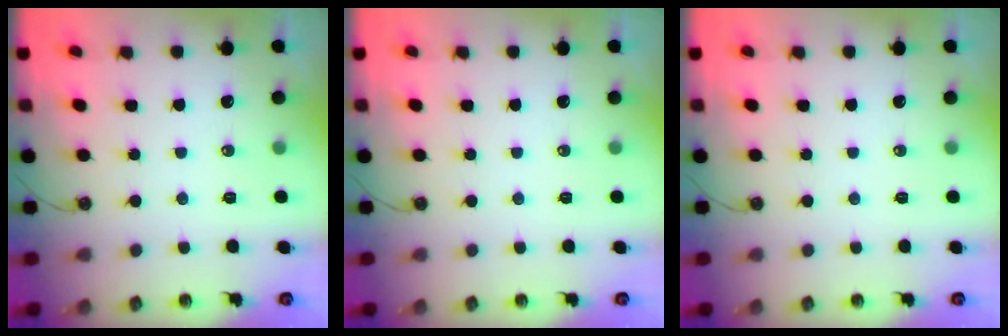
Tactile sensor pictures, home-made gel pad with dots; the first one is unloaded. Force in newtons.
{"total": 0.0}
{"total": 0.0}